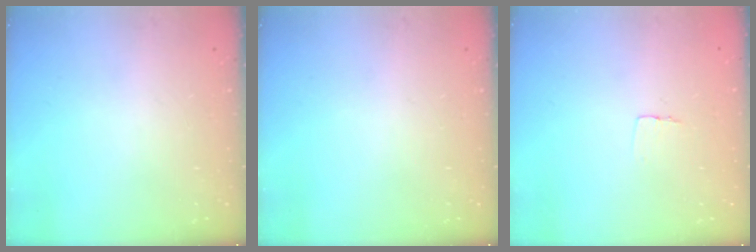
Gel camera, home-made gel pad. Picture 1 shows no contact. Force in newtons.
{"total": 0.0}
{"total": 3.1, "press": 3.1, "slide": 0.2}